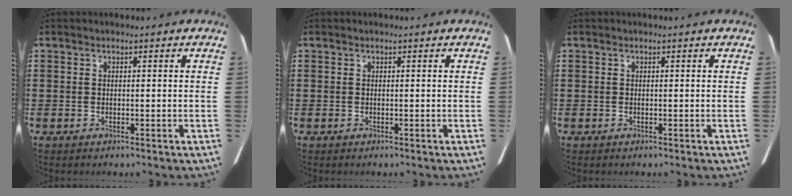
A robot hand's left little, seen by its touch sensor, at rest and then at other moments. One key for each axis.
{"total": 0.0}
{"total": 0.0}